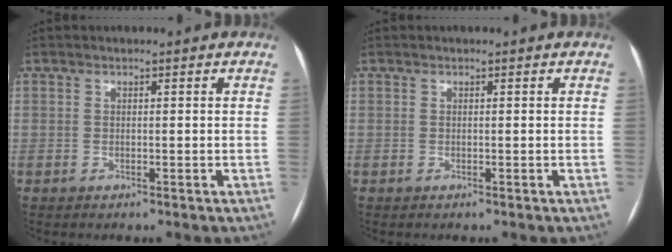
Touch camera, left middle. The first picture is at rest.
{"total": 0.0}